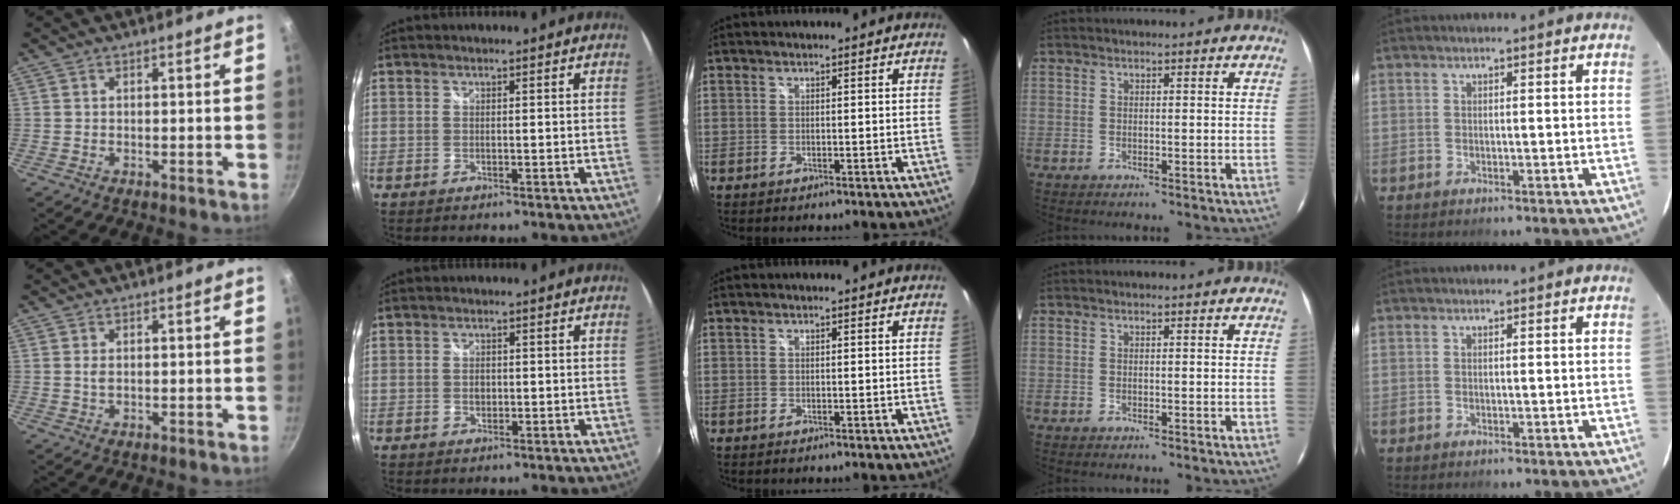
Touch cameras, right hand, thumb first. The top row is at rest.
{"thumb": {"total": 1.1, "force": [0.2, 0.6, 0.9], "torque": [-0.019, 0.000, 0.003]}, "index": {"total": 1.5, "force": [-0.1, 1.2, 0.8], "torque": [-0.013, 0.001, -0.003]}}